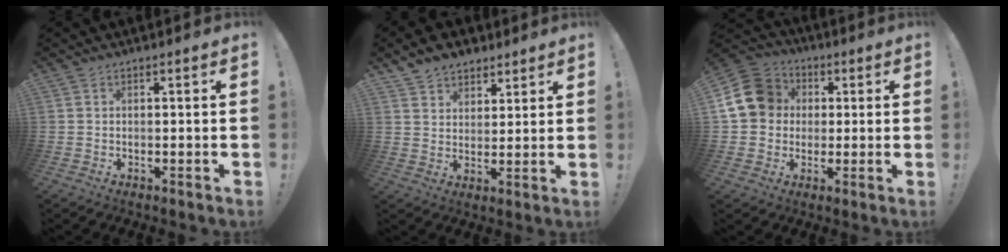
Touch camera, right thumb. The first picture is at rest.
{"total": 7.6, "force": [5.9, 4.7, 1.4], "torque": [-0.015, -0.044, 0.112]}
{"total": 15.7, "force": [2.7, 13.5, 7.5], "torque": [-0.129, 0.005, 0.060]}